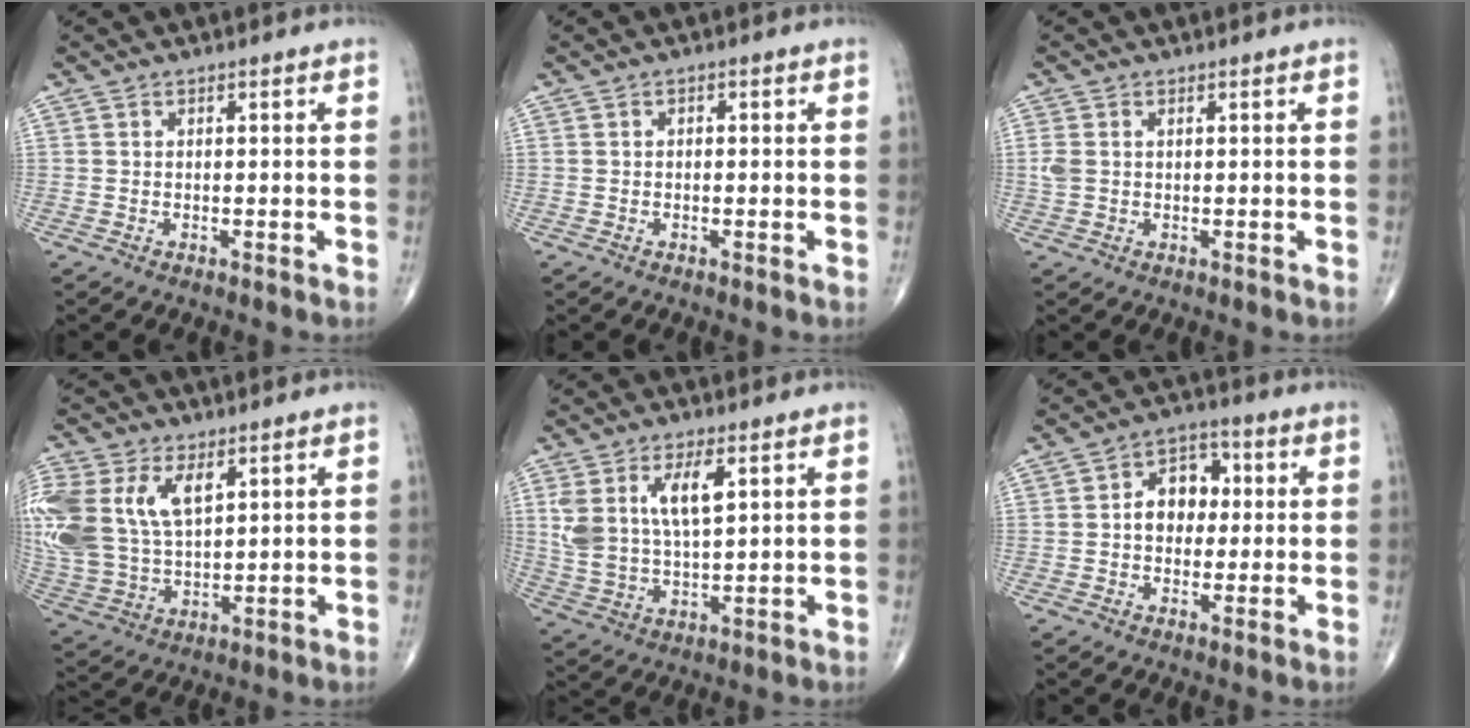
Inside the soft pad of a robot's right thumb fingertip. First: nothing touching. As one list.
[{"total": 0.7, "force": [0.0, 0.5, 0.5], "torque": [-0.002, 0.002, -0.002]}, {"total": 2.5, "force": [0.4, 1.7, 1.8], "torque": [-0.056, 0.009, 0.011]}, {"total": 20.5, "force": [7.1, 12.6, 14.6], "torque": [-0.345, 0.005, 0.144]}, {"total": 10.6, "force": [3.9, 4.6, 8.7], "torque": [-0.170, -0.014, 0.082]}, {"total": 8.3, "force": [0.5, 6.2, 5.5], "torque": [-0.054, 0.023, -0.001]}]